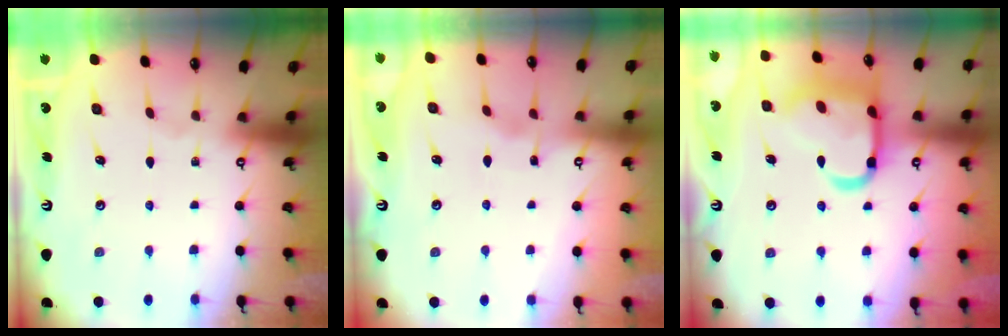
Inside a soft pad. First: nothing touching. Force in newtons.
{"total": 2.5, "press": 2.5, "slide": 0.2}
{"total": 18.9, "press": 18.8, "slide": 1.8}